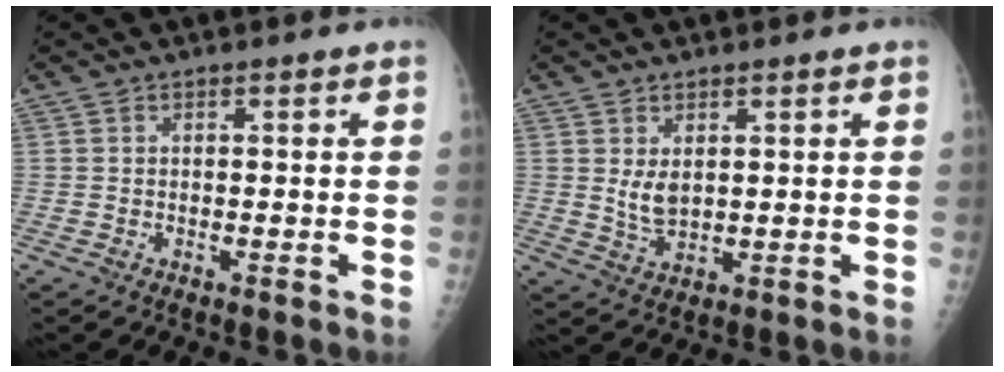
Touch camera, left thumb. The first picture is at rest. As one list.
[{"total": 3.9, "force": [1.2, 2.3, 2.9], "torque": [-0.044, -0.017, 0.031]}]